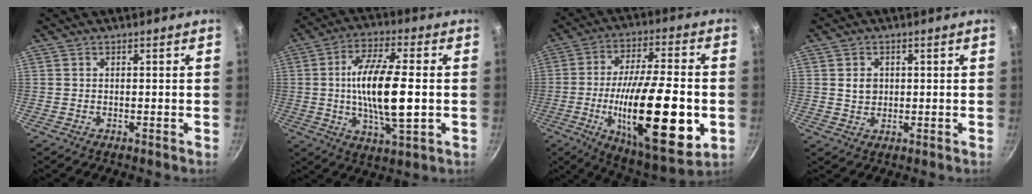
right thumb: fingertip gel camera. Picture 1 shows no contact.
{"total": 15.7, "force": [-0.3, 5.1, 14.8], "torque": [-0.271, 0.008, -0.010]}
{"total": 27.1, "force": [-5.8, 8.7, 25.0], "torque": [-0.396, 0.009, -0.087]}
{"total": 3.1, "force": [0.5, 2.6, 1.6], "torque": [-0.014, 0.001, 0.011]}